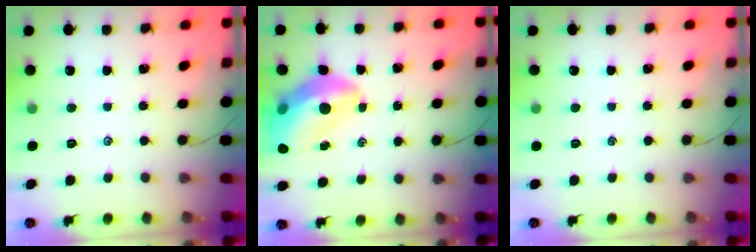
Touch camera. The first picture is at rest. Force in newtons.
{"total": 14.2, "press": 13.7, "slide": 3.6}
{"total": 0.0}